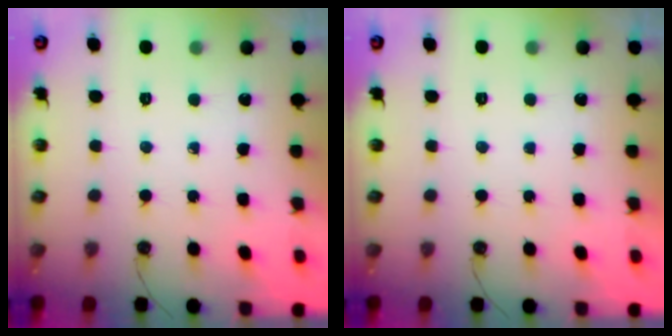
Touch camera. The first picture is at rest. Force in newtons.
{"total": 0.0}